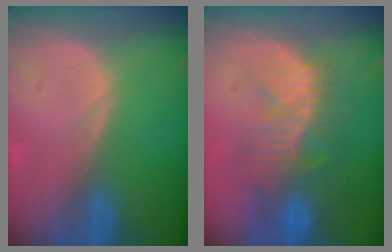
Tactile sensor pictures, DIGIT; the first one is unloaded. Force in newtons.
{"total": 10.1, "press": 8.9, "slide": 4.7}